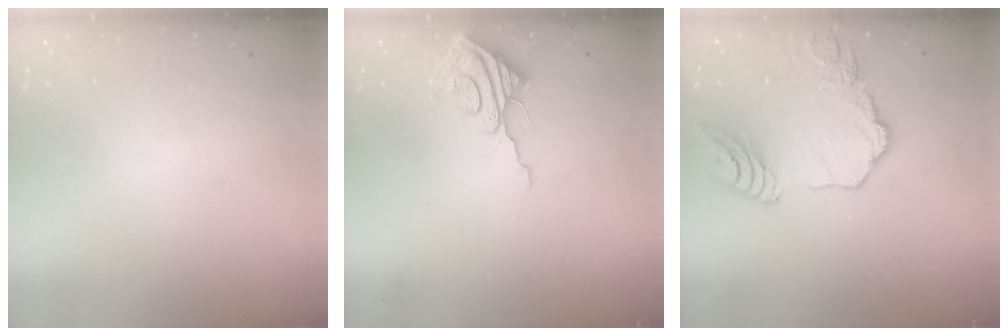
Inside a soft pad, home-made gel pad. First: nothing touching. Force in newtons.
{"total": 9.4, "press": 9.4, "slide": 1.0}
{"total": 16.2, "press": 16.1, "slide": 1.6}